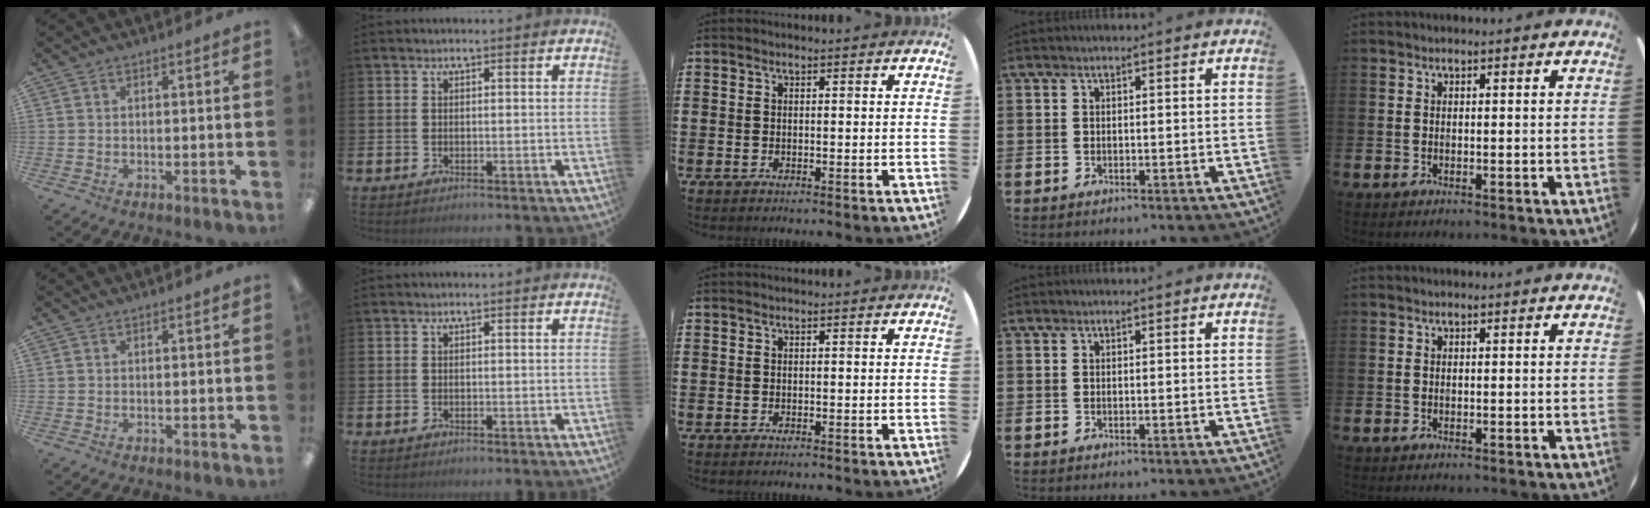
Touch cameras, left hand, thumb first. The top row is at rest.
{}